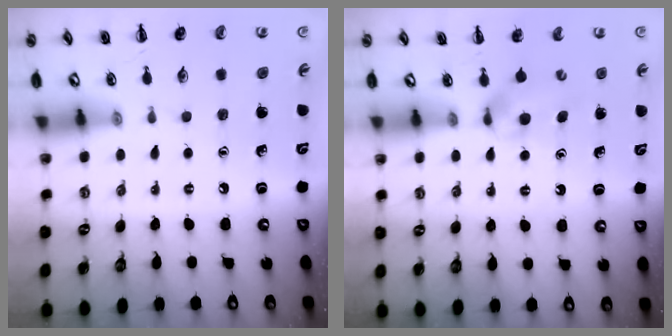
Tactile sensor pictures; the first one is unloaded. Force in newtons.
{"total": 4.5, "press": 4.3, "slide": 1.3}